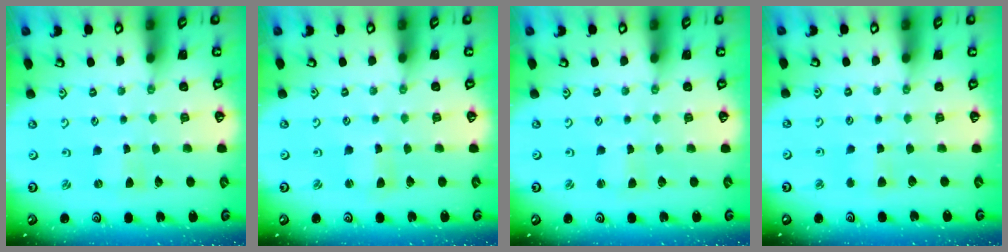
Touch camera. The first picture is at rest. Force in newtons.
{"total": 1.7, "press": 1.6, "slide": 0.3}
{"total": 1.1, "press": 1.0, "slide": 0.3}
{"total": 3.2, "press": 3.2, "slide": 0.4}